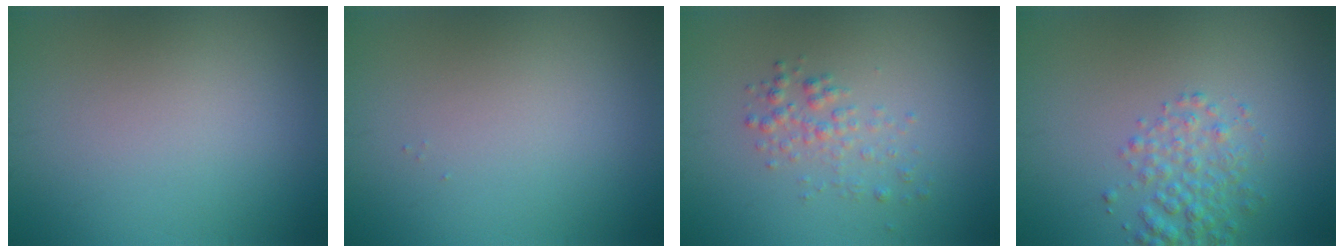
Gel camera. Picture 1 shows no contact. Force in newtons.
{"total": 0.0}
{"total": 1.8, "press": 1.8, "slide": 0.1}
{"total": 2.7, "press": 2.7, "slide": 0.1}